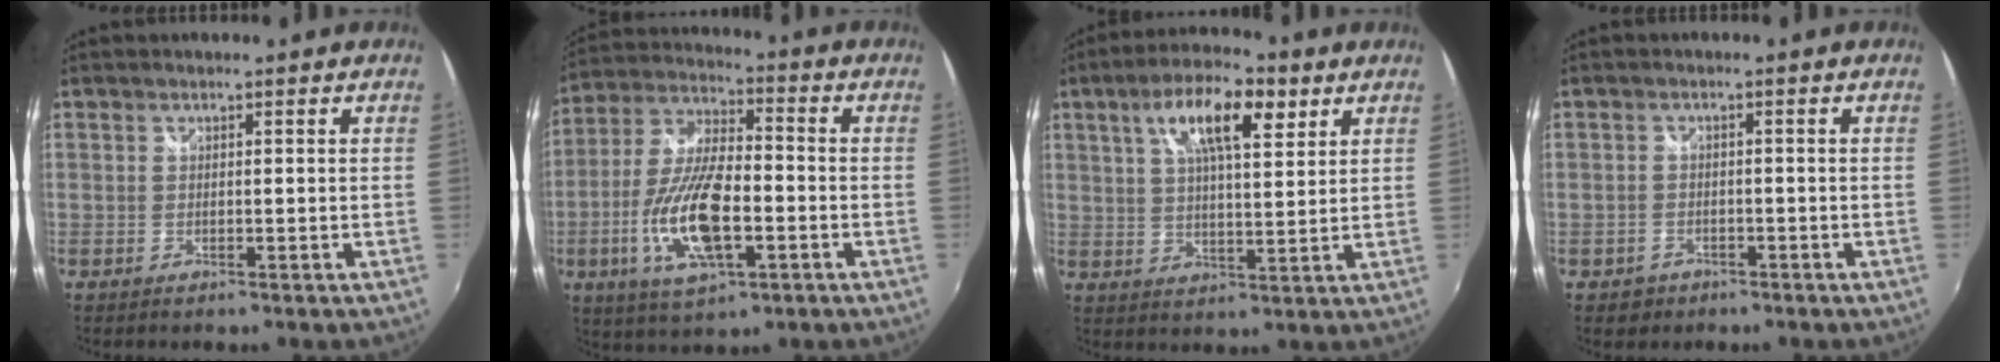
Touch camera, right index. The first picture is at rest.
{"total": 16.5, "force": [-4.5, 6.0, 14.7], "torque": [-0.306, -0.008, -0.082]}
{"total": 12.0, "force": [5.7, 4.0, 9.7], "torque": [-0.169, 0.023, 0.092]}
{"total": 3.3, "force": [-1.9, 2.7, 0.6], "torque": [-0.023, 0.003, -0.025]}